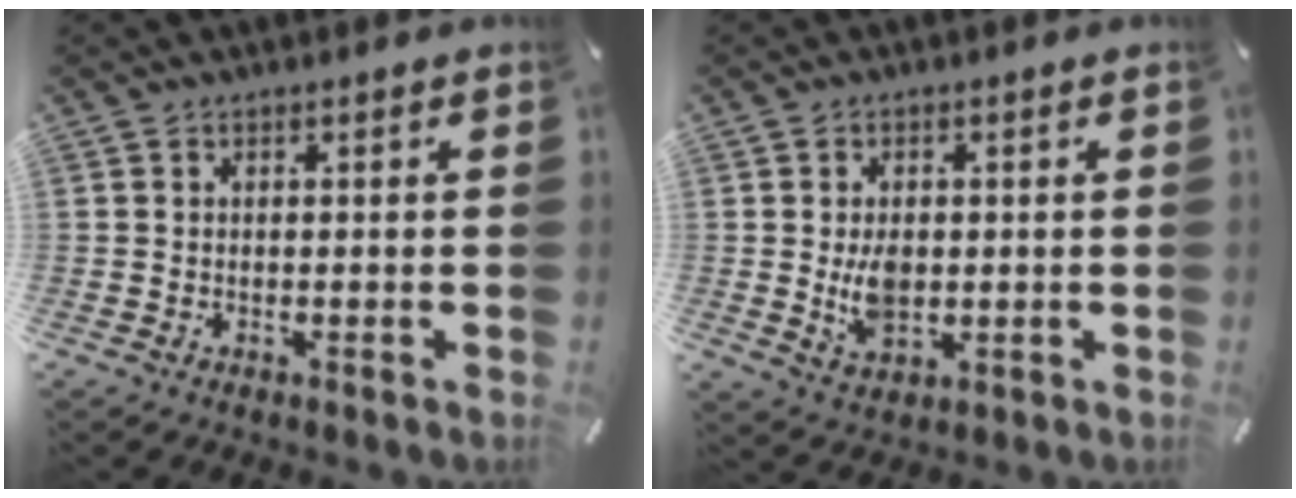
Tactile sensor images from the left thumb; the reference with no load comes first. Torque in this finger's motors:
{"motor_torque": [0.50, 1.72, 0.45, -0.40, 0.03]}